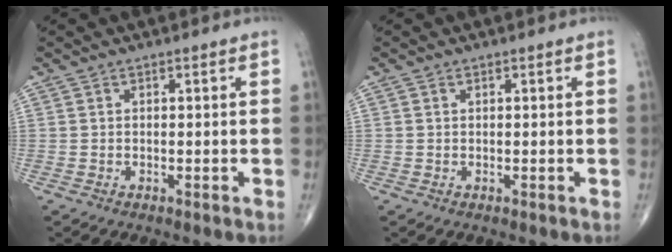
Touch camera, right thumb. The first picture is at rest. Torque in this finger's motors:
{"motor_torque": [-0.29, 0.10, -0.16, -0.07, -0.02]}